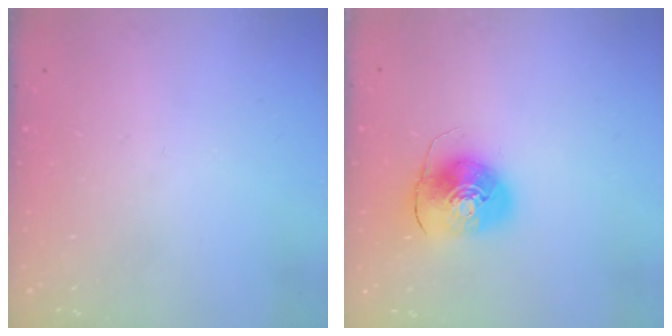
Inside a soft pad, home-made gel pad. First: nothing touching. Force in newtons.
{"total": 8.9, "press": 8.7, "slide": 1.5}